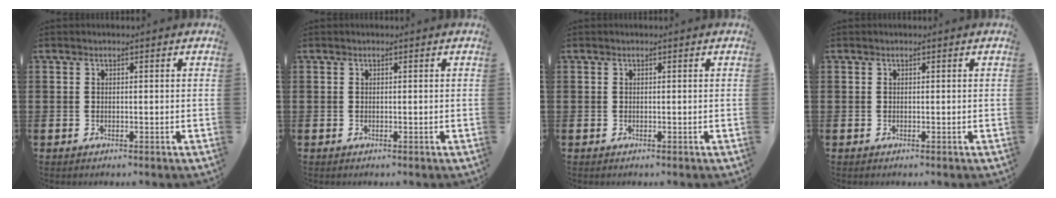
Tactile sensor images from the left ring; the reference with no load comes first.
{"total": 0.0}
{"total": 0.0}
{"total": 0.0}